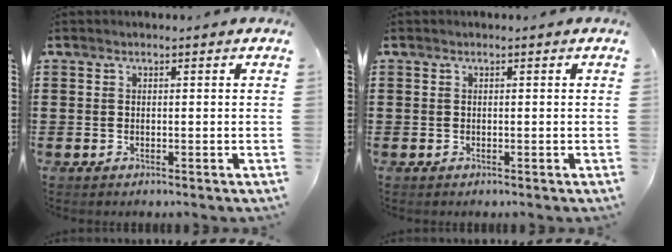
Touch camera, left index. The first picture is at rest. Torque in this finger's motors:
{"motor_torque": [0.00, 0.00, 0.00, 0.01]}